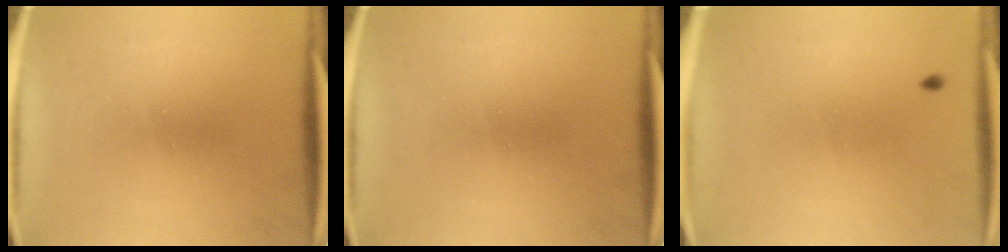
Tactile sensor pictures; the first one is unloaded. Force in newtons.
{"total": 0.0}
{"total": 0.9}